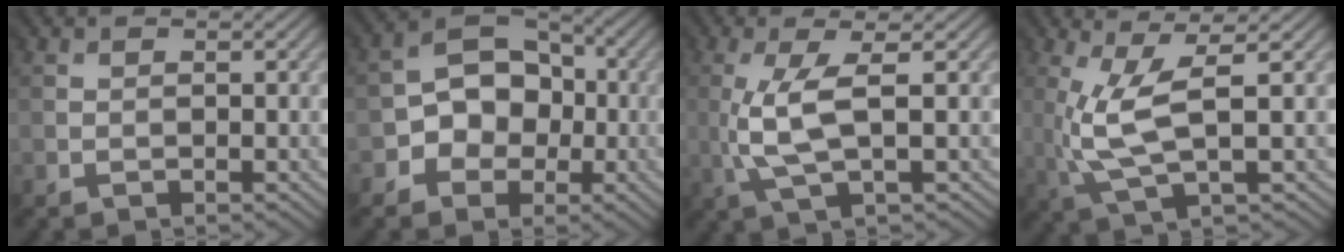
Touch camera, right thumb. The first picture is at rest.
{"total": 6.5, "force": [-2.0, 5.4, 3.0], "torque": [-0.043, 0.004, -0.046]}
{"total": 4.7, "force": [0.1, 1.0, 4.5], "torque": [-0.109, 0.009, 0.004]}
{"total": 5.6, "force": [0.5, 1.3, 5.4], "torque": [-0.131, 0.009, 0.015]}